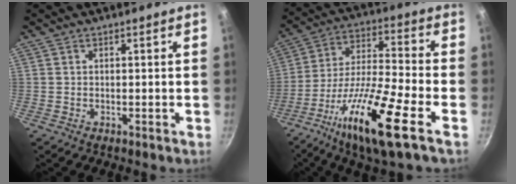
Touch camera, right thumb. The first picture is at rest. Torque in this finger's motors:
{"motor_torque": [0.22, 0.31, 1.30, -1.47, 0.26]}